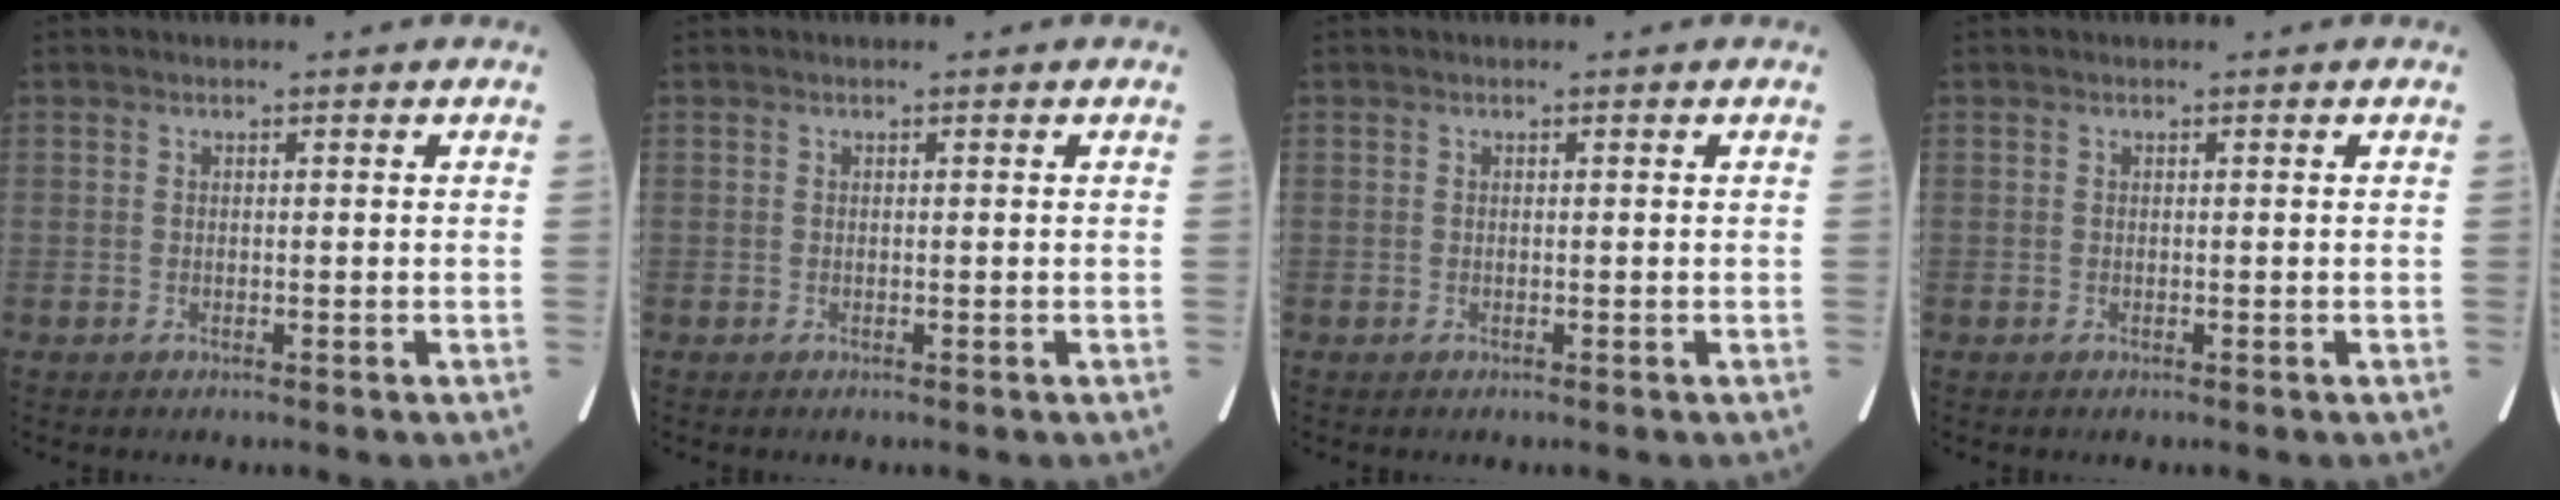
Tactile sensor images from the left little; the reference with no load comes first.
{"total": 0.0}
{"total": 0.0}
{"total": 0.0}